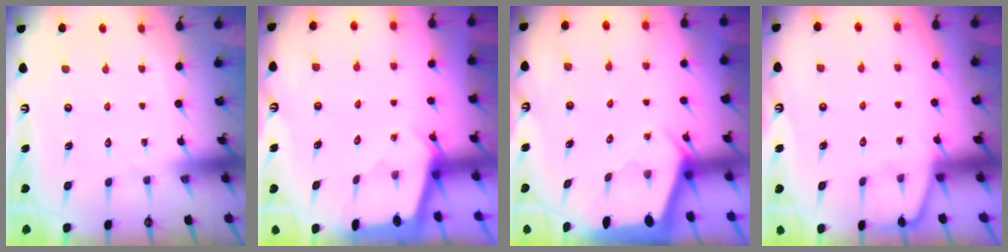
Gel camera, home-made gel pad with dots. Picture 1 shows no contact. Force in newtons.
{"total": 1.5, "press": 1.5, "slide": 0.2}
{"total": 2.2, "press": 2.2, "slide": 0.3}
{"total": 1.9, "press": 1.8, "slide": 0.3}